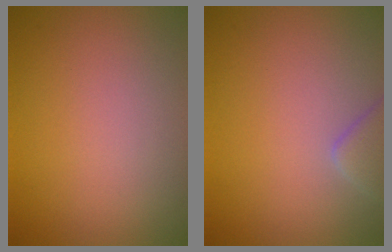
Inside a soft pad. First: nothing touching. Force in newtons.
{"total": 2.3, "press": 2.3, "slide": 0.2}